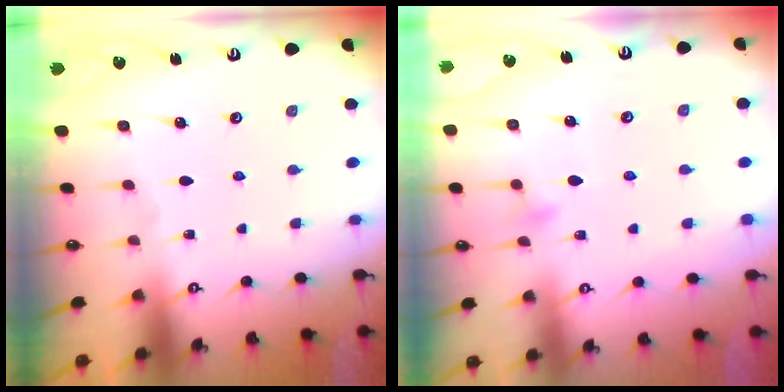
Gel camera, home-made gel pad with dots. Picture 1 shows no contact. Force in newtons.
{"total": 4.6, "press": 4.5, "slide": 0.4}